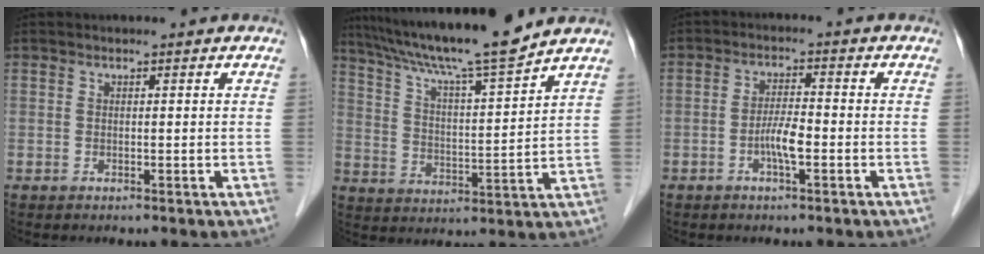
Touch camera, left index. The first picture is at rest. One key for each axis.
{"total": 14.7, "fx": 12.7, "fy": -1.0, "fz": 7.3, "tx": -0.130, "ty": 0.006, "tz": 0.211}
{"total": 3.8, "fx": -1.4, "fy": 0.6, "fz": 3.5, "tx": -0.068, "ty": 0.001, "tz": -0.029}